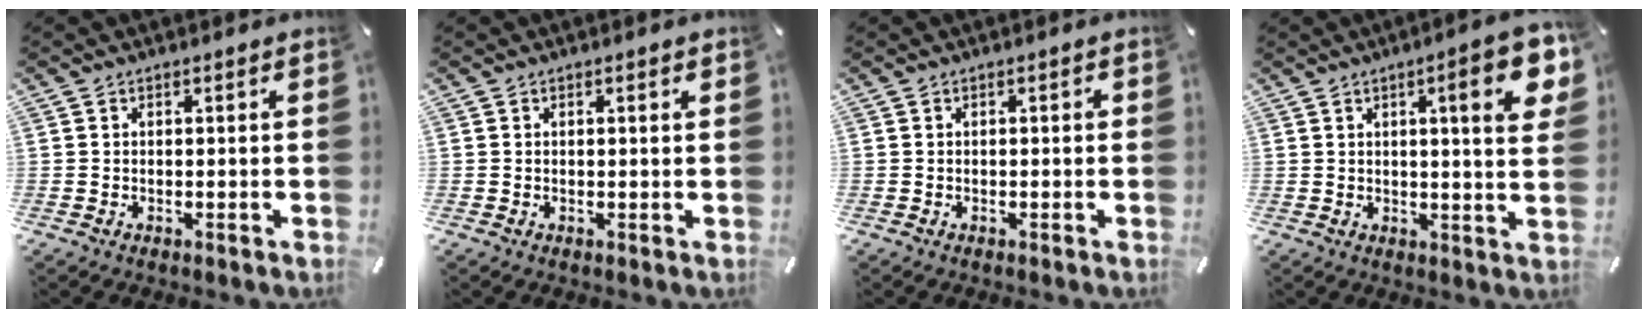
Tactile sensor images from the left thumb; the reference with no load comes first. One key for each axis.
{"total": 0.7, "fx": 0.2, "fy": 0.1, "fz": 0.7, "tx": -0.013, "ty": 0.001, "tz": 0.004}
{"total": 0.5, "fx": -0.1, "fy": 0.3, "fz": 0.4, "tx": -0.008, "ty": 0.001, "tz": -0.003}
{"total": 12.4, "fx": 4.5, "fy": 2.3, "fz": 11.3, "tx": -0.148, "ty": -0.020, "tz": 0.063}